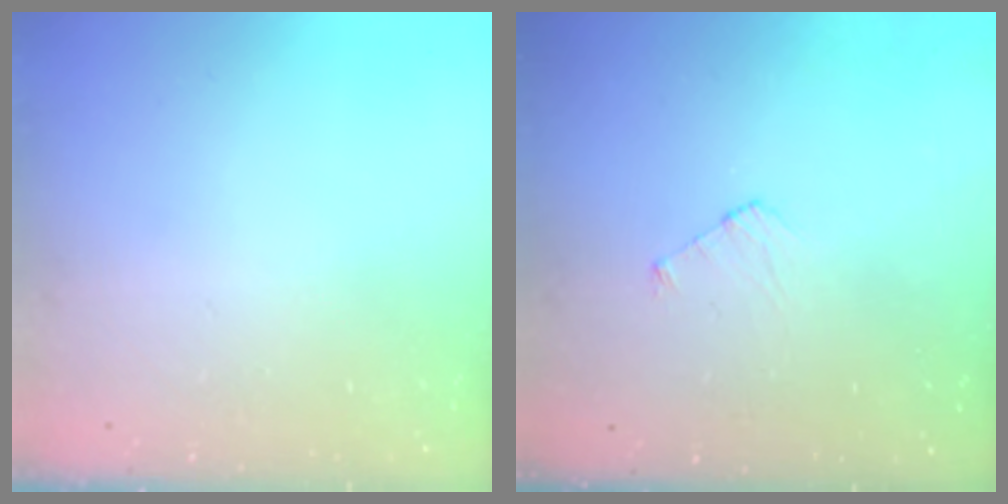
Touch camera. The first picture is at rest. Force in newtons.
{"total": 3.6, "press": 3.6, "slide": 0.2}